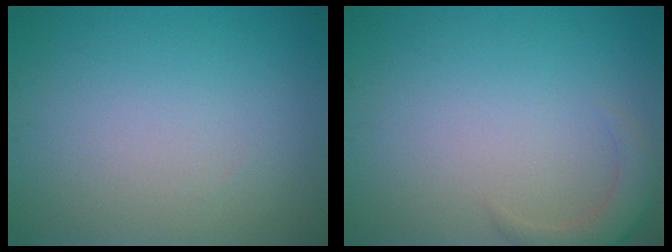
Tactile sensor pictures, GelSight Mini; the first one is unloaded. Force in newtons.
{"total": 2.3, "press": 2.3, "slide": 0.4}